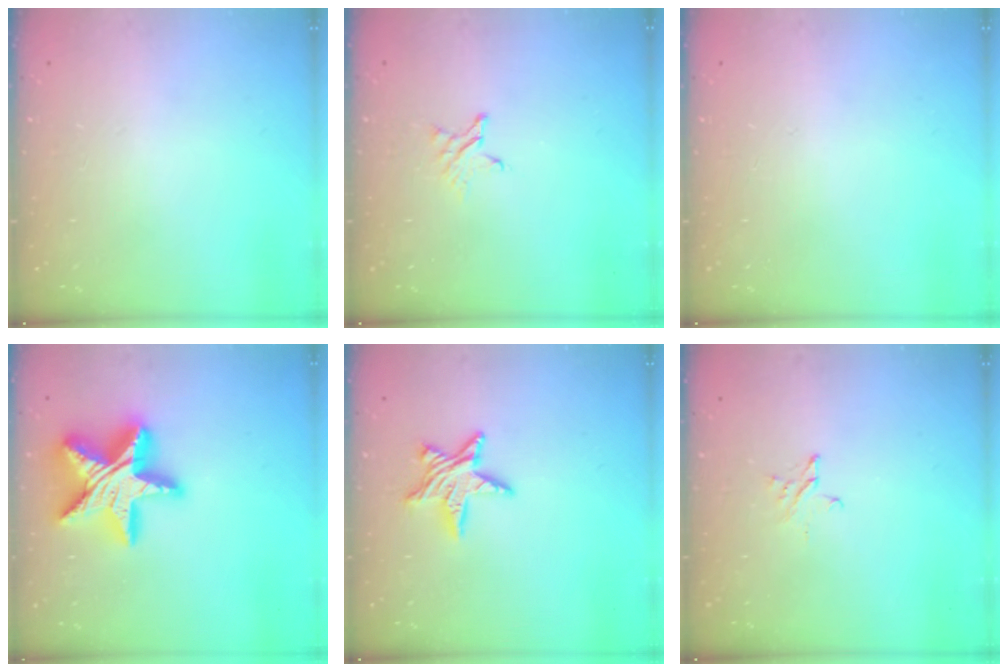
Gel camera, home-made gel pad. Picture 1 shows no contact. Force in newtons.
{"total": 2.3, "press": 2.3, "slide": 0.2}
{"total": 0.0}
{"total": 24.1, "press": 24.0, "slide": 2.3}
{"total": 8.6, "press": 8.5, "slide": 0.6}
{"total": 2.1, "press": 2.1, "slide": 0.2}